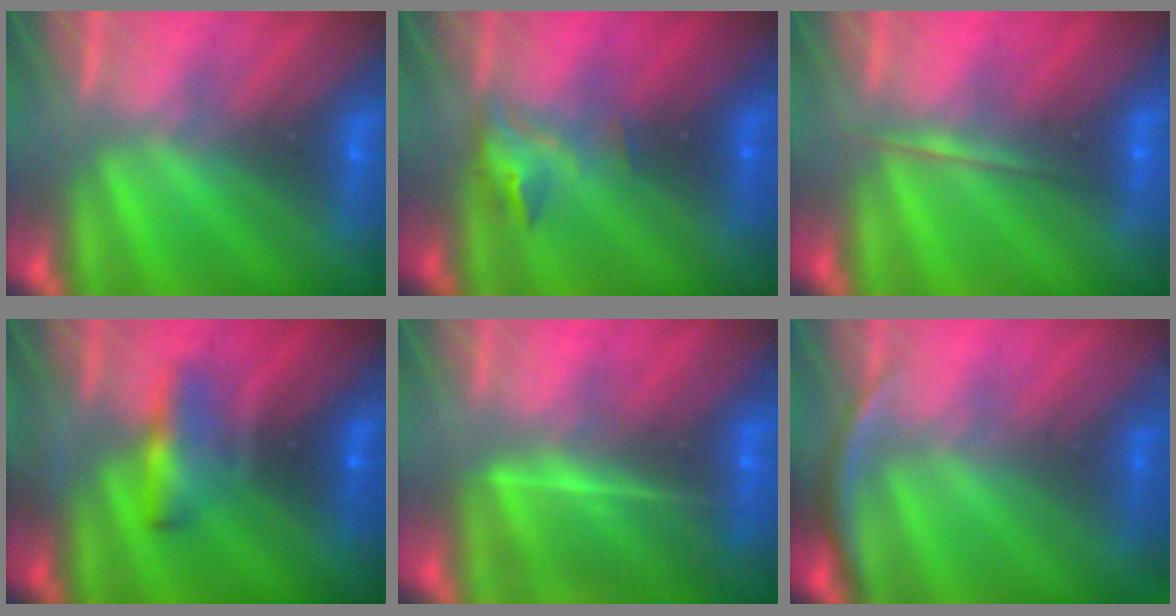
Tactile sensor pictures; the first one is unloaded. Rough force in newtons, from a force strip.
{"total": 4.6}
{"total": 1.7}
{"total": 9.6}
{"total": 7.0}
{"total": 2.9}